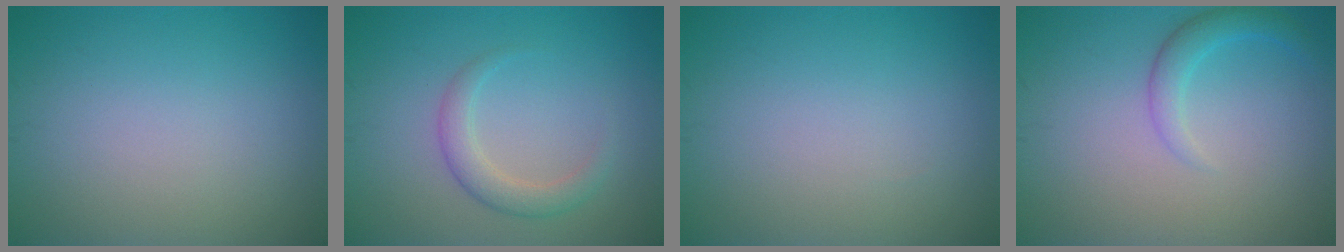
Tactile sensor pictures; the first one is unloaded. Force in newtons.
{"total": 2.5, "press": 2.5, "slide": 0.2}
{"total": 0.0}
{"total": 2.2, "press": 2.2, "slide": 0.1}